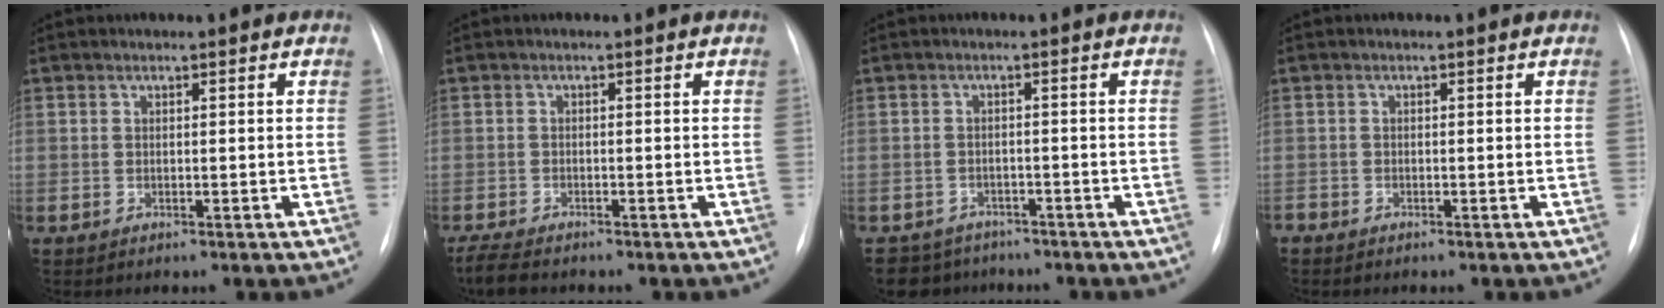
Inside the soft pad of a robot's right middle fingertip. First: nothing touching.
{"total": 4.4, "force": [-3.7, 1.0, 2.1], "torque": [-0.040, -0.013, -0.060]}
{"total": 5.4, "force": [-4.4, 3.1, -0.4], "torque": [0.012, 0.009, -0.063]}
{"total": 0.8, "force": [-0.8, 0.3, 0.0], "torque": [0.000, 0.000, -0.015]}